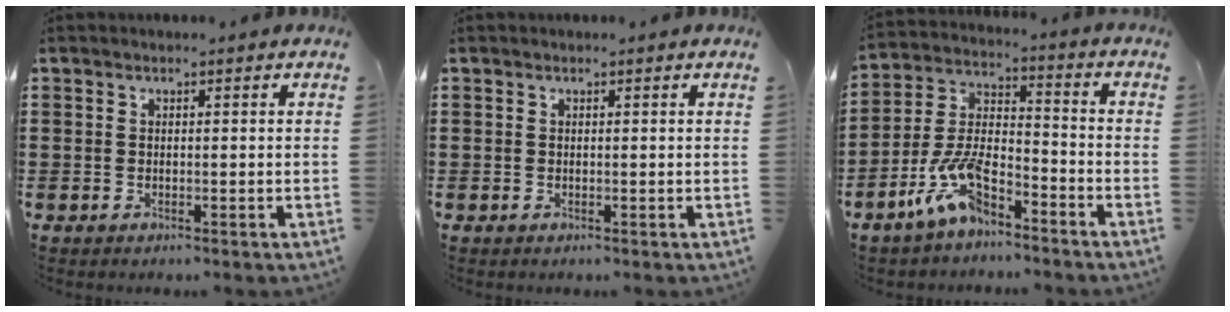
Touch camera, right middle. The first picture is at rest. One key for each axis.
{"total": 0.0}
{"total": 9.7, "fx": -6.7, "fy": 3.6, "fz": 6.1, "tx": -0.150, "ty": 0.002, "tz": -0.134}